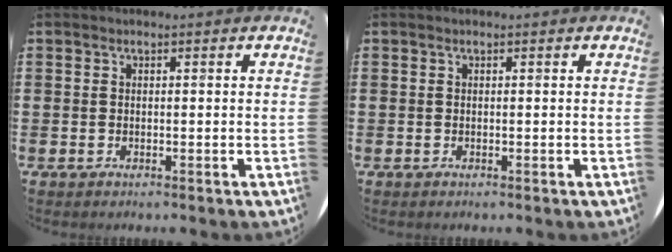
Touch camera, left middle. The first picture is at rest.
{"total": 0.0}